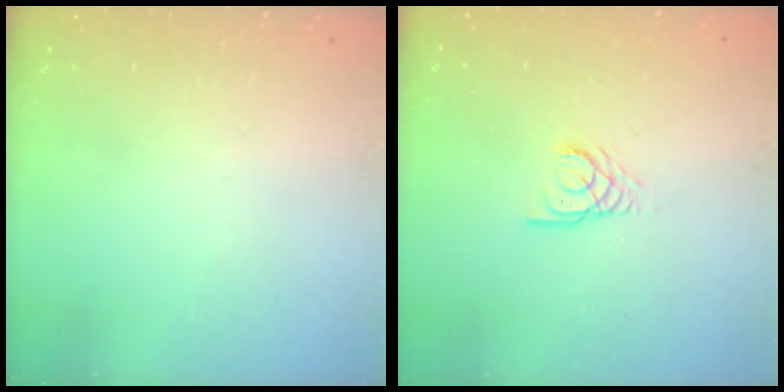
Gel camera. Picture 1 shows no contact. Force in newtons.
{"total": 2.7, "press": 2.7, "slide": 0.2}